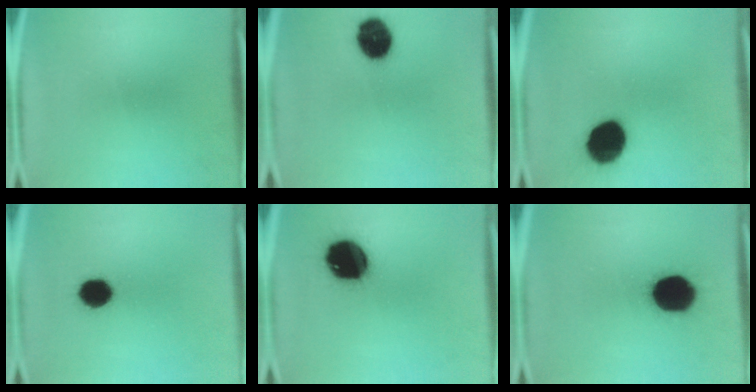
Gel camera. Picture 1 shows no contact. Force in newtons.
{"total": 12.2}
{"total": 14.1}
{"total": 8.2}
{"total": 18.3}
{"total": 17.8}